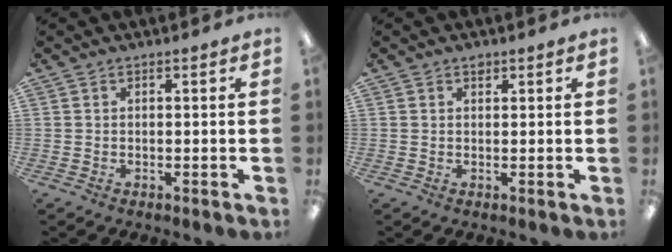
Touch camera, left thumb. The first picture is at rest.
{"total": 1.4, "force": [1.0, 0.8, 0.5], "torque": [-0.004, -0.003, 0.016]}